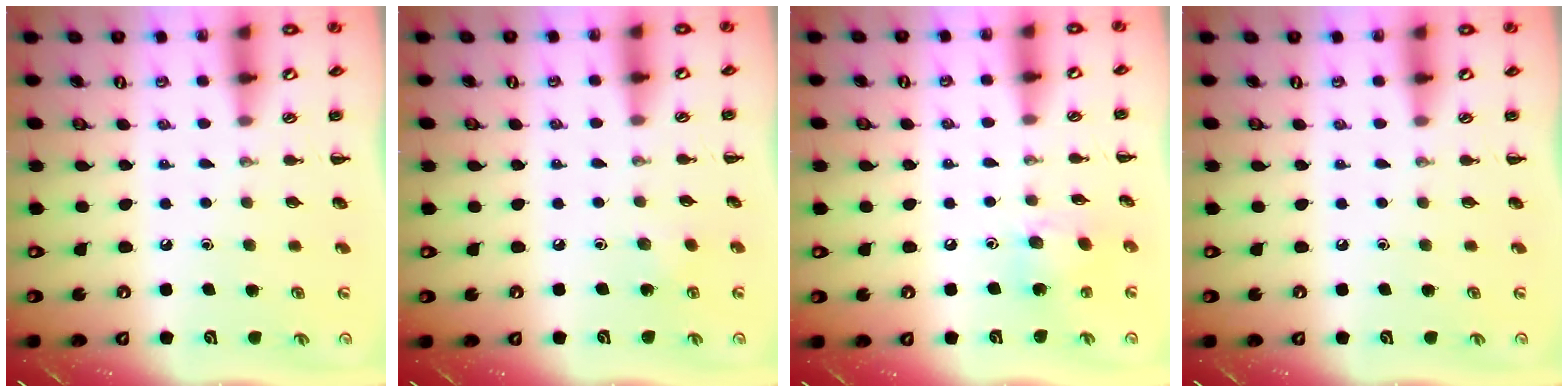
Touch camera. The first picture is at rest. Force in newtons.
{"total": 2.8, "press": 2.7, "slide": 0.8}
{"total": 8.0, "press": 7.9, "slide": 1.0}
{"total": 0.0}